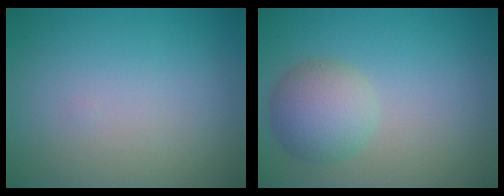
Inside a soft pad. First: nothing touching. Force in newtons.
{"total": 3.9, "press": 3.9, "slide": 0.2}